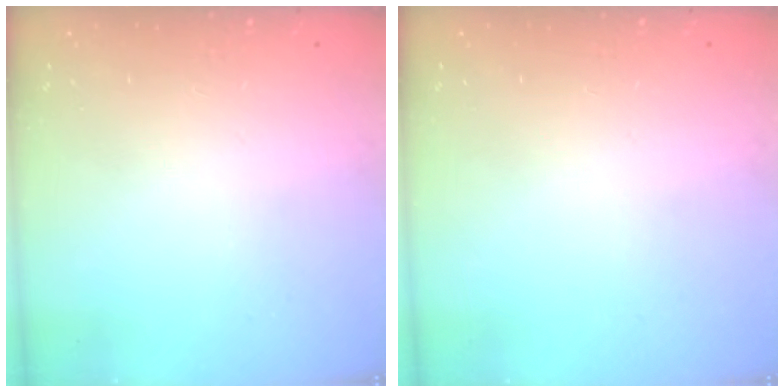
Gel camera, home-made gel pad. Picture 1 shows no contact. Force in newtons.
{"total": 0.0}